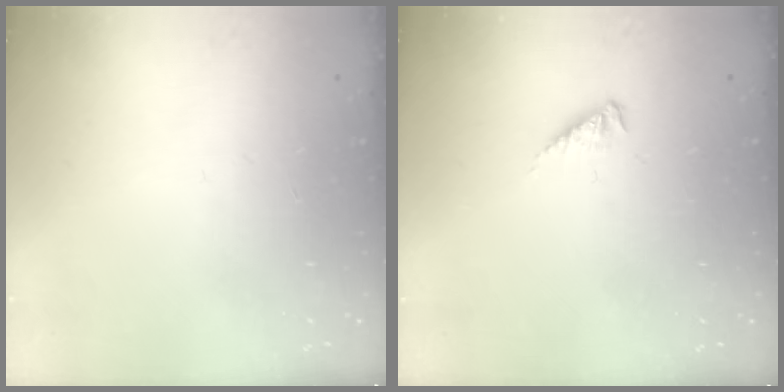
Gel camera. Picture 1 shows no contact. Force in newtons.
{"total": 3.3, "press": 3.2, "slide": 0.6}